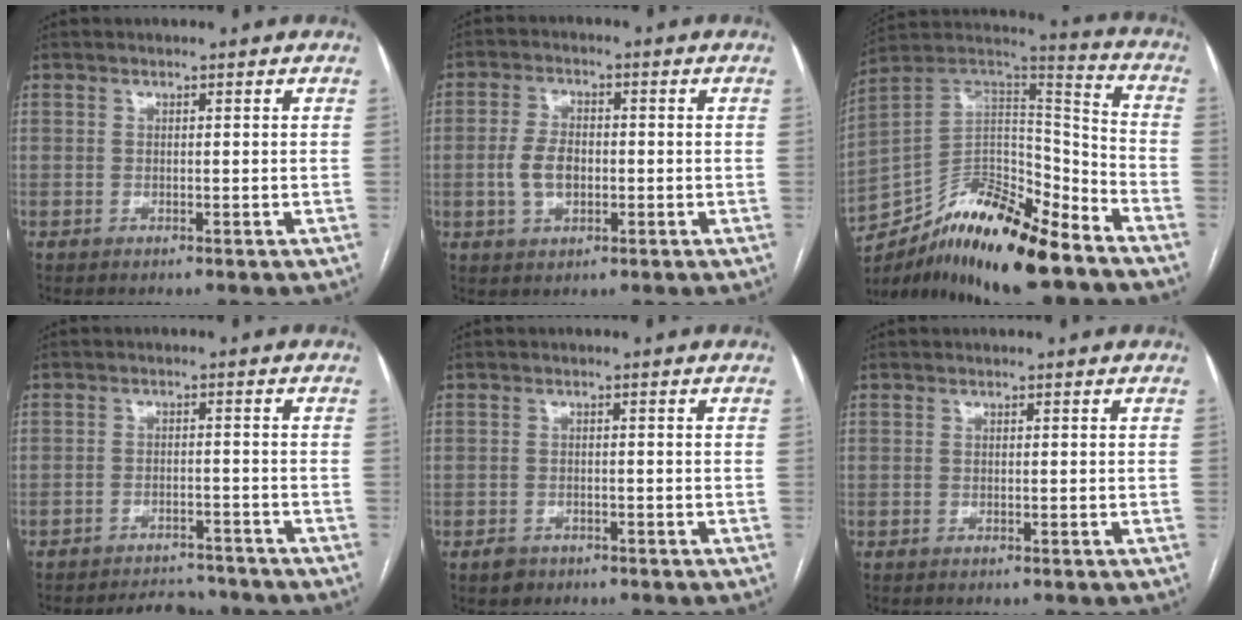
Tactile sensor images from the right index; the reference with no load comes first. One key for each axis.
{"total": 5.6, "fx": -0.8, "fy": 3.4, "fz": 4.4, "tx": -0.095, "ty": 0.009, "tz": -0.011}
{"total": 20.1, "fx": -14.9, "fy": 5.0, "fz": 12.6, "tx": -0.223, "ty": 0.025, "tz": -0.260}
{"total": 6.6, "fx": -6.2, "fy": 1.9, "fz": 0.6, "tx": -0.004, "ty": 0.004, "tz": -0.087}
{"total": 1.9, "fx": -1.3, "fy": 1.4, "fz": 0.4, "tx": -0.012, "ty": 0.003, "tz": -0.015}
{"total": 0.0}